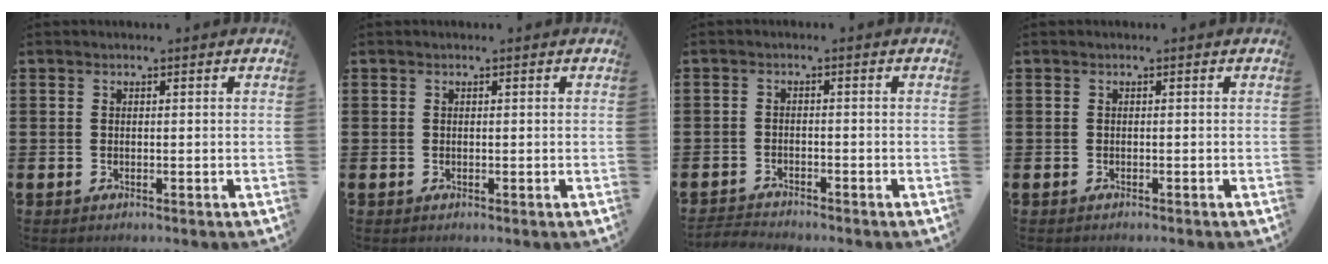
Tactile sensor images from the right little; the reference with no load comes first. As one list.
[{"total": 0.0}, {"total": 1.8, "force": [-1.8, 0.0, 0.0], "torque": [-0.004, 0.002, -0.038]}, {"total": 0.0}]